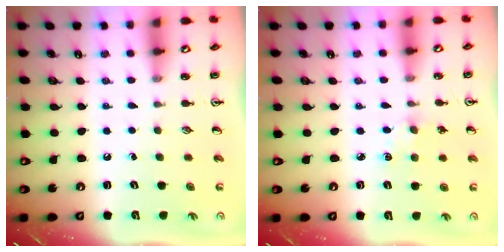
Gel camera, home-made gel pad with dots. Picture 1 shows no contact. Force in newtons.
{"total": 3.7, "press": 3.7, "slide": 0.5}